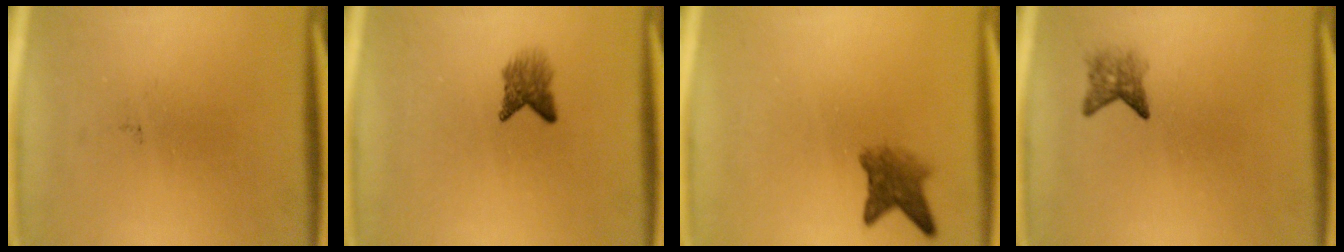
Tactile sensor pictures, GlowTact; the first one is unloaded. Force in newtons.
{"total": 2.8}
{"total": 3.7}
{"total": 2.2}